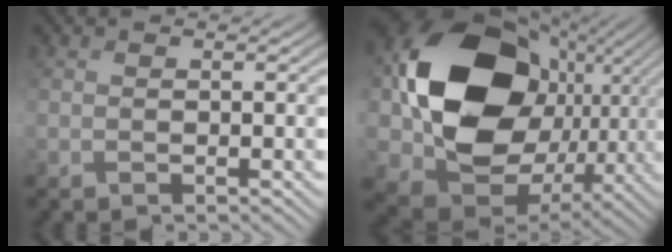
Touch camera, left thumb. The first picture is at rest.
{"total": 20.4, "force": [2.5, 16.3, 11.9], "torque": [-0.276, -0.018, 0.061]}